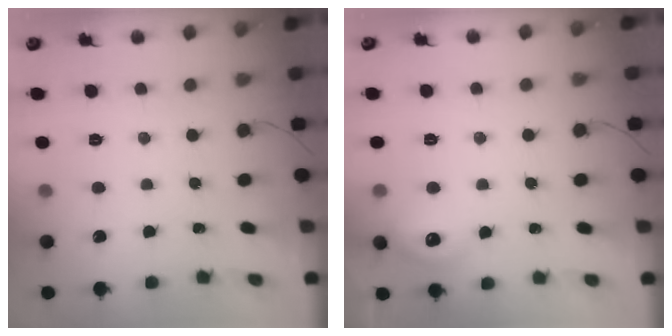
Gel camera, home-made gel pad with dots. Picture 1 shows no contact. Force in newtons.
{"total": 9.5, "press": 9.4, "slide": 1.5}